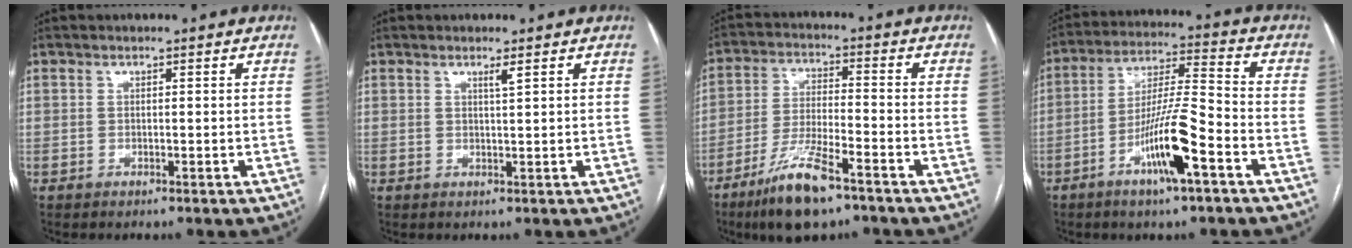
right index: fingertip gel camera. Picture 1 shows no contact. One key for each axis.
{"total": 1.3, "fx": 0.8, "fy": -0.2, "fz": 1.0, "tx": -0.022, "ty": -0.006, "tz": 0.015}
{"total": 11.4, "fx": -7.5, "fy": 2.1, "fz": 8.4, "tx": -0.170, "ty": -0.022, "tz": -0.135}
{"total": 12.0, "fx": -5.5, "fy": 0.8, "fz": 10.7, "tx": -0.201, "ty": -0.002, "tz": -0.101}